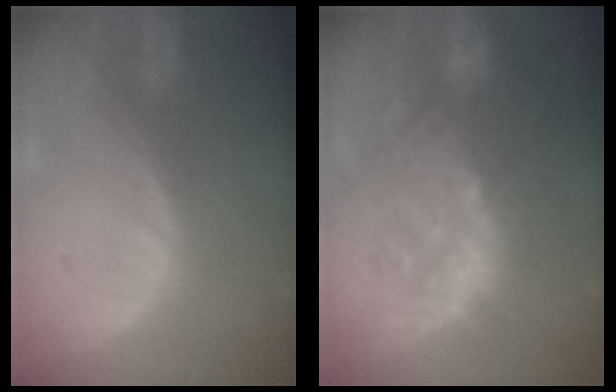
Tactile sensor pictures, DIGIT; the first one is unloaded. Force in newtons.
{"total": 10.8, "press": 10.0, "slide": 4.2}